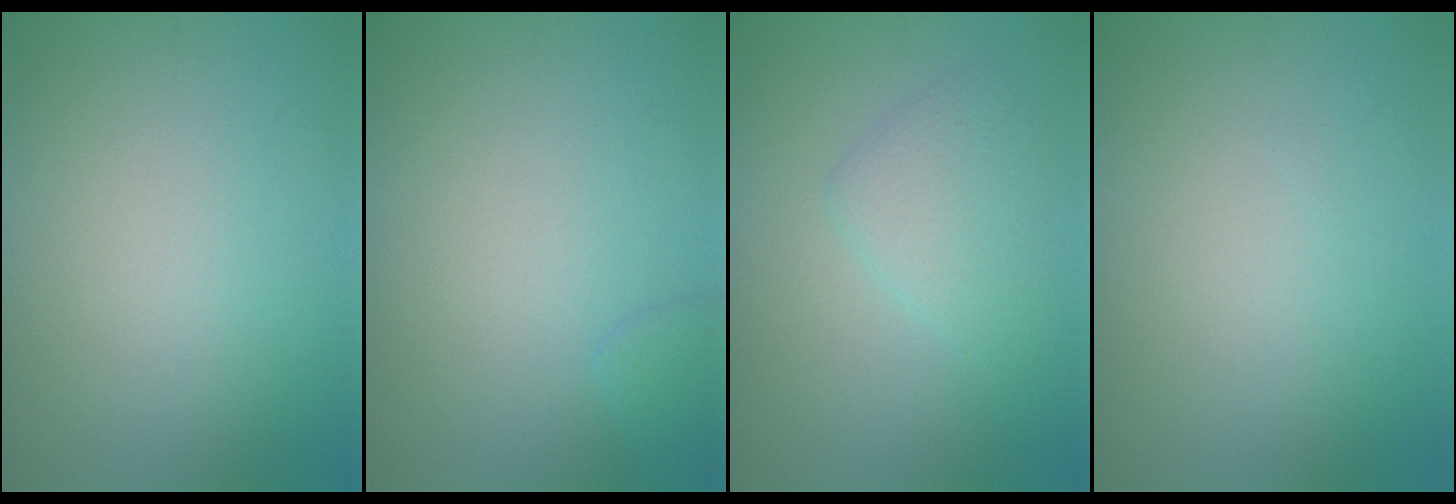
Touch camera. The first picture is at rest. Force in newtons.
{"total": 1.0, "press": 1.0, "slide": 0.1}
{"total": 2.6, "press": 2.6, "slide": 0.2}
{"total": 0.0}